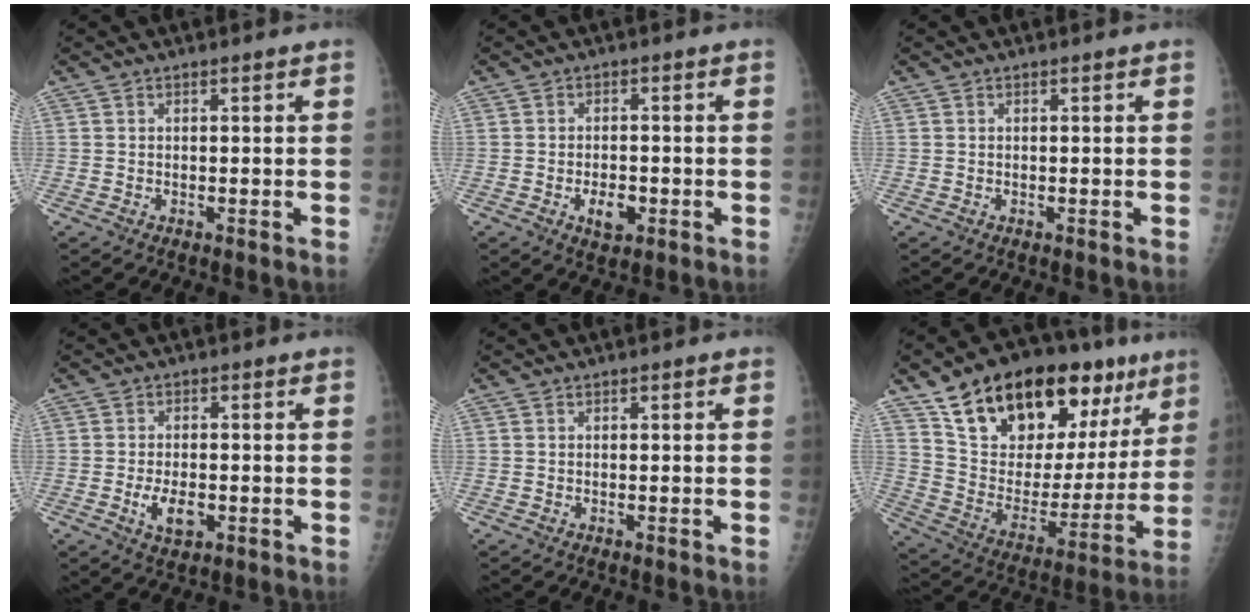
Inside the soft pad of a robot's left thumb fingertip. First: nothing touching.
{"total": 4.3, "force": [-1.5, 2.6, 3.0], "torque": [-0.037, 0.002, -0.020]}
{"total": 0.0}
{"total": 4.9, "force": [-1.4, 2.8, 3.8], "torque": [-0.064, 0.000, -0.020]}
{"total": 0.0}
{"total": 29.3, "force": [16.9, 14.4, 19.2], "torque": [-0.263, -0.024, 0.276]}